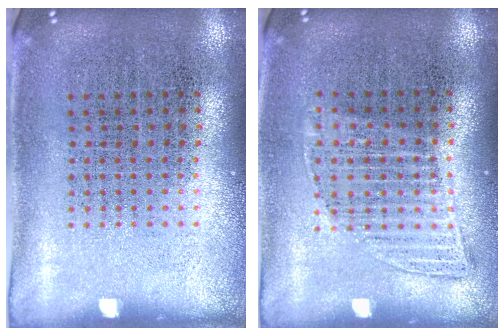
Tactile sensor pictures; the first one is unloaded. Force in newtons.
{"total": 1.2, "press": 1.0, "slide": 0.6}